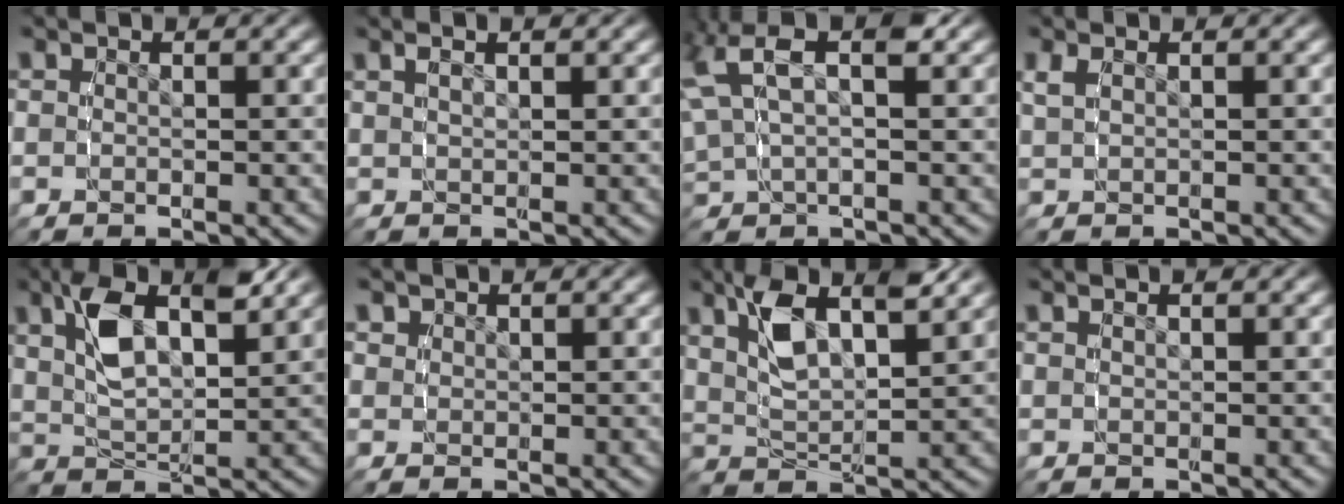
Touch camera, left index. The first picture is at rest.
{"total": 1.3, "force": [0.8, 0.0, 1.0], "torque": [-0.014, 0.003, 0.022]}
{"total": 8.7, "force": [3.3, 5.2, 6.1], "torque": [-0.118, 0.026, 0.042]}
{"total": 1.0, "force": [0.6, 0.2, 0.8], "torque": [-0.020, 0.001, 0.019]}
{"total": 6.2, "force": [2.5, 2.4, 5.2], "torque": [-0.109, -0.003, 0.047]}
{"total": 1.1, "force": [0.8, 0.7, 0.4], "torque": [-0.010, -0.008, 0.025]}
{"total": 6.6, "force": [3.0, 2.5, 5.4], "torque": [-0.108, -0.002, 0.055]}
{"total": 0.8, "force": [0.5, -0.4, 0.6], "torque": [-0.009, 0.001, 0.013]}